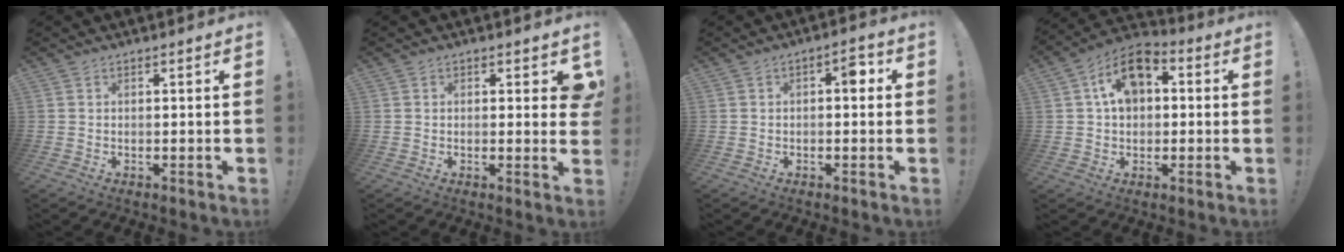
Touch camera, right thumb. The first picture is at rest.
{"total": 2.9, "force": [1.3, 1.7, 1.9], "torque": [-0.005, -0.010, 0.021]}
{"total": 3.9, "force": [0.4, 2.1, 3.3], "torque": [-0.035, 0.004, -0.003]}
{"total": 11.8, "force": [3.2, 8.4, 7.7], "torque": [-0.116, 0.005, 0.062]}